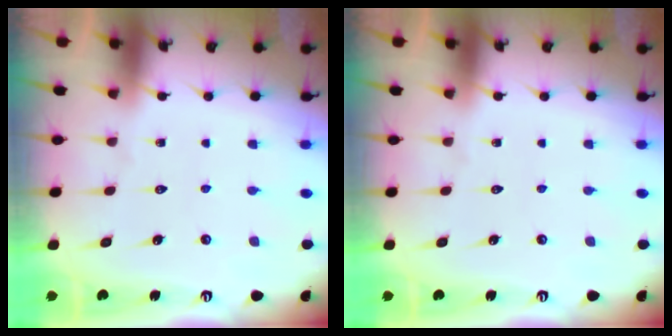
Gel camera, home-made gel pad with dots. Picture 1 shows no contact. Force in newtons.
{"total": 0.0}